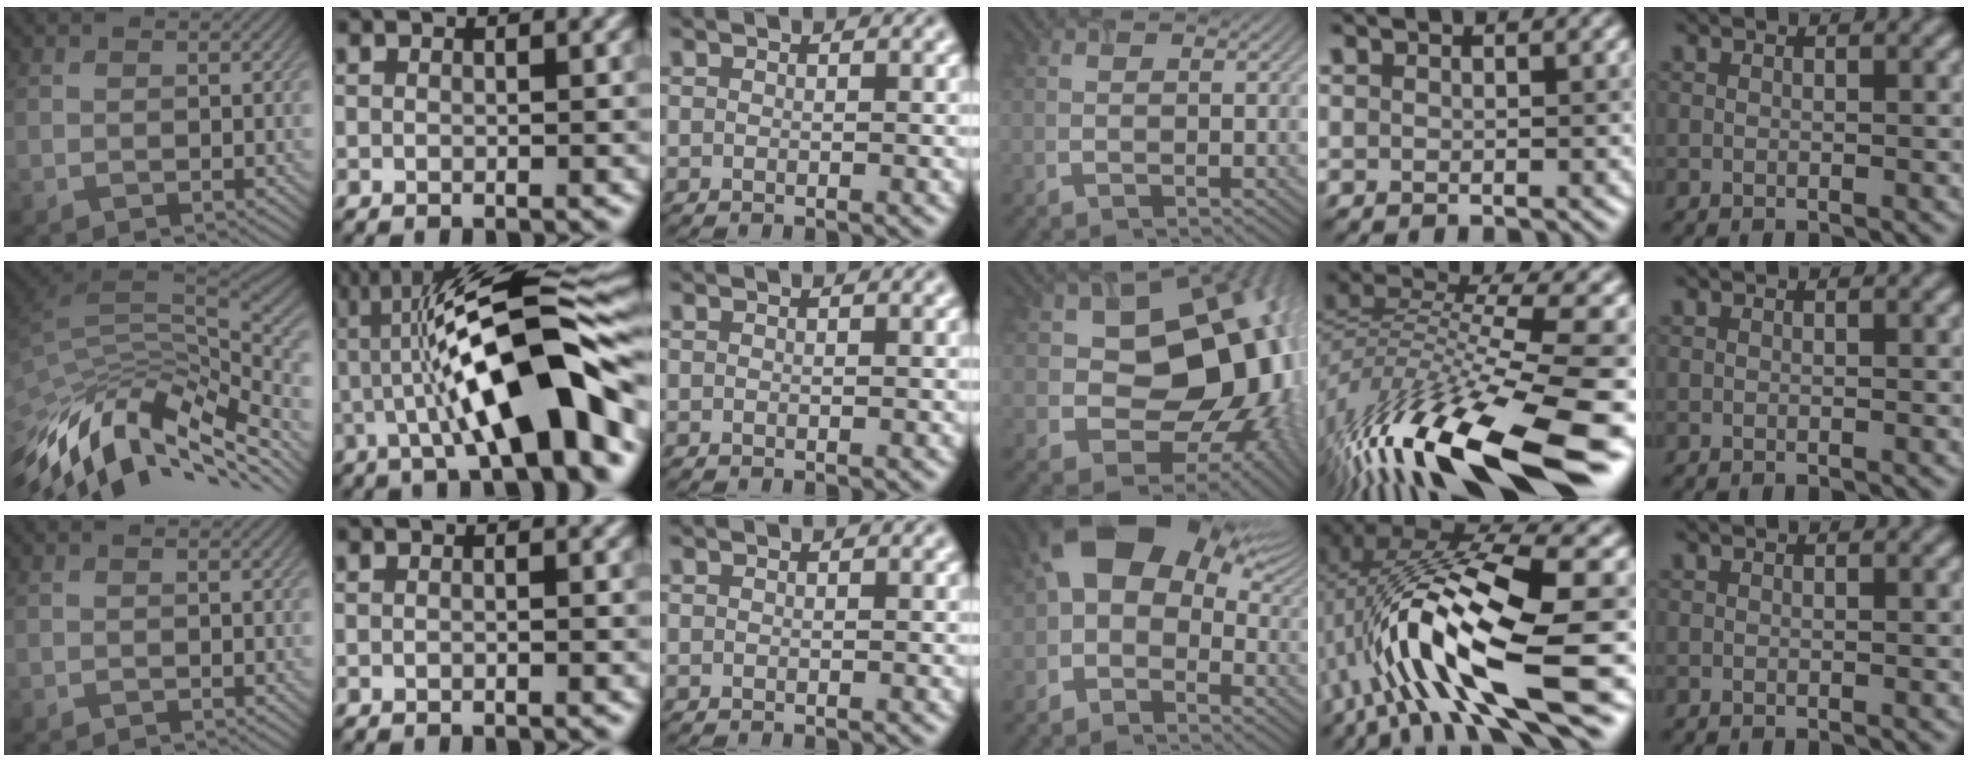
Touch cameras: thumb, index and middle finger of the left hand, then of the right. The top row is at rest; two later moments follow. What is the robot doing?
{"motion": "open", "object": "airpods case & airpods"}